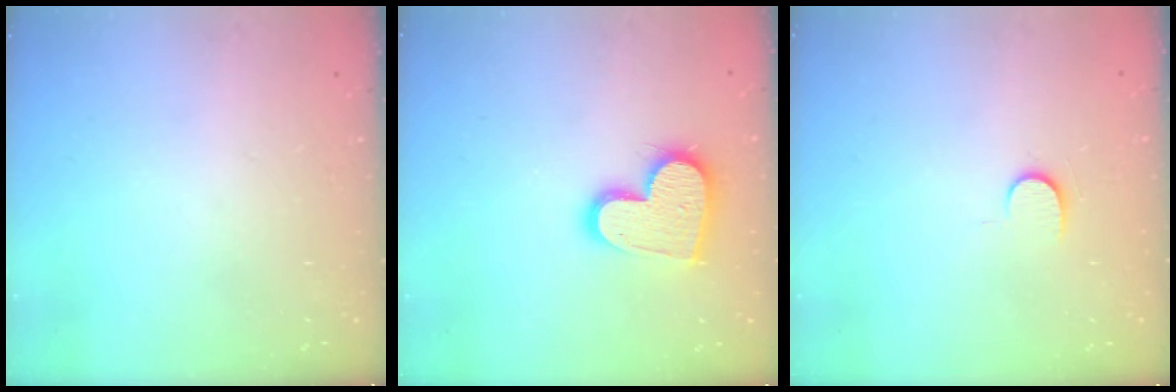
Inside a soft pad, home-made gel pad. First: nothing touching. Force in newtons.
{"total": 15.2, "press": 15.2, "slide": 0.9}
{"total": 7.0, "press": 7.0, "slide": 0.8}